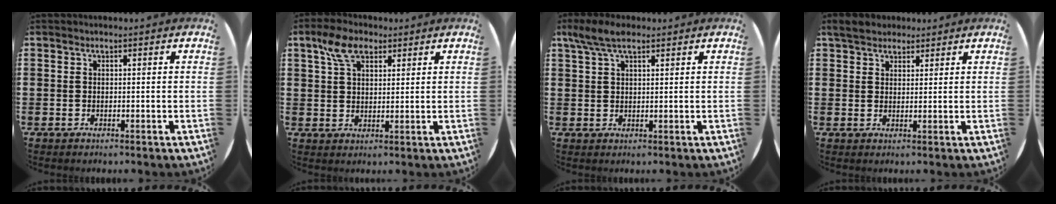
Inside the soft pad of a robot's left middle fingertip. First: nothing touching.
{"total": 5.6, "force": [3.4, 3.1, 3.2], "torque": [-0.065, 0.010, 0.062]}
{"total": 4.1, "force": [2.6, 1.5, 2.7], "torque": [-0.059, 0.007, 0.048]}
{"total": 3.5, "force": [3.1, 1.4, 0.8], "torque": [-0.015, 0.000, 0.058]}